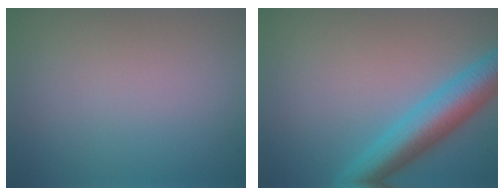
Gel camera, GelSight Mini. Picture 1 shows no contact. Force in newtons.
{"total": 6.6, "press": 6.6, "slide": 0.1}